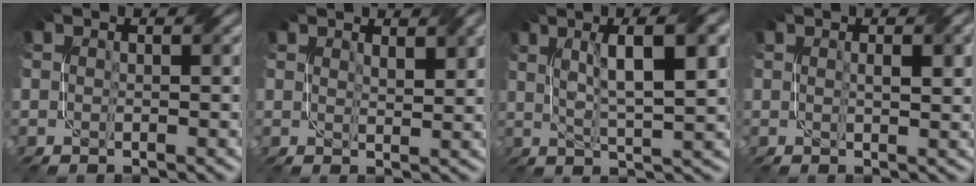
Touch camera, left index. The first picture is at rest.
{"total": 2.8, "force": [1.8, 0.8, 2.1], "torque": [-0.033, -0.003, 0.034]}
{"total": 9.2, "force": [2.9, 2.2, 8.4], "torque": [-0.123, 0.015, 0.047]}
{"total": 2.6, "force": [0.6, 0.7, 2.4], "torque": [-0.031, 0.003, 0.012]}